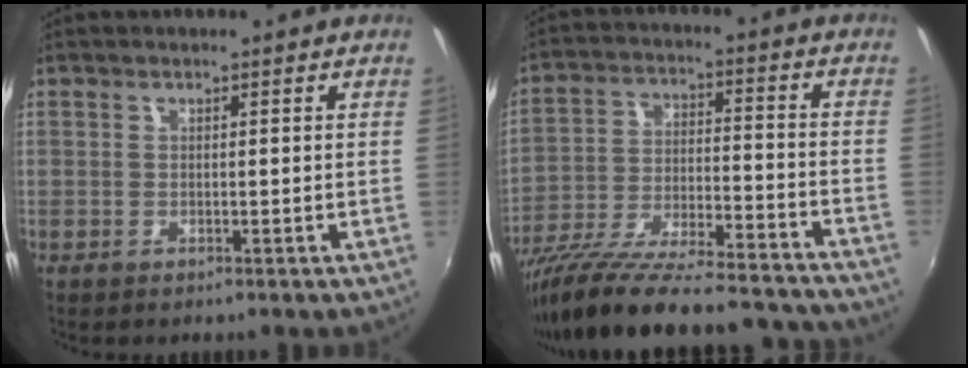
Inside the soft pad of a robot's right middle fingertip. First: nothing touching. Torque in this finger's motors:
{"motor_torque": [1.09, -1.05, 0.38, 0.21]}